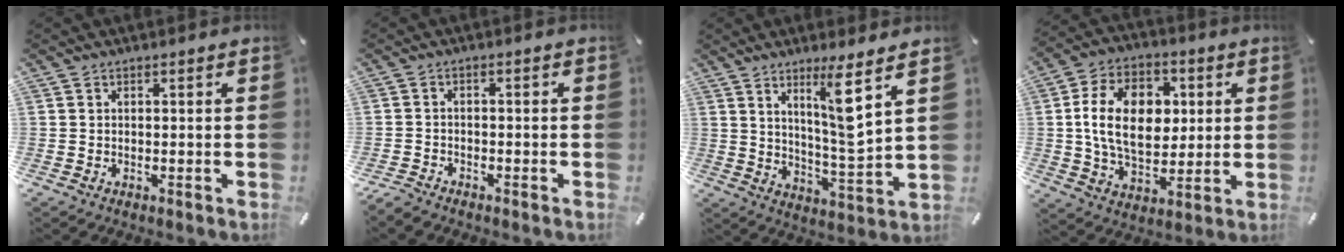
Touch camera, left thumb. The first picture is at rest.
{"total": 2.4, "force": [-2.2, 0.8, 0.6], "torque": [-0.025, 0.006, -0.047]}
{"total": 10.9, "force": [5.7, 1.1, 9.3], "torque": [-0.150, -0.041, 0.090]}
{"total": 16.6, "force": [2.0, 11.4, 11.9], "torque": [-0.229, 0.013, 0.032]}